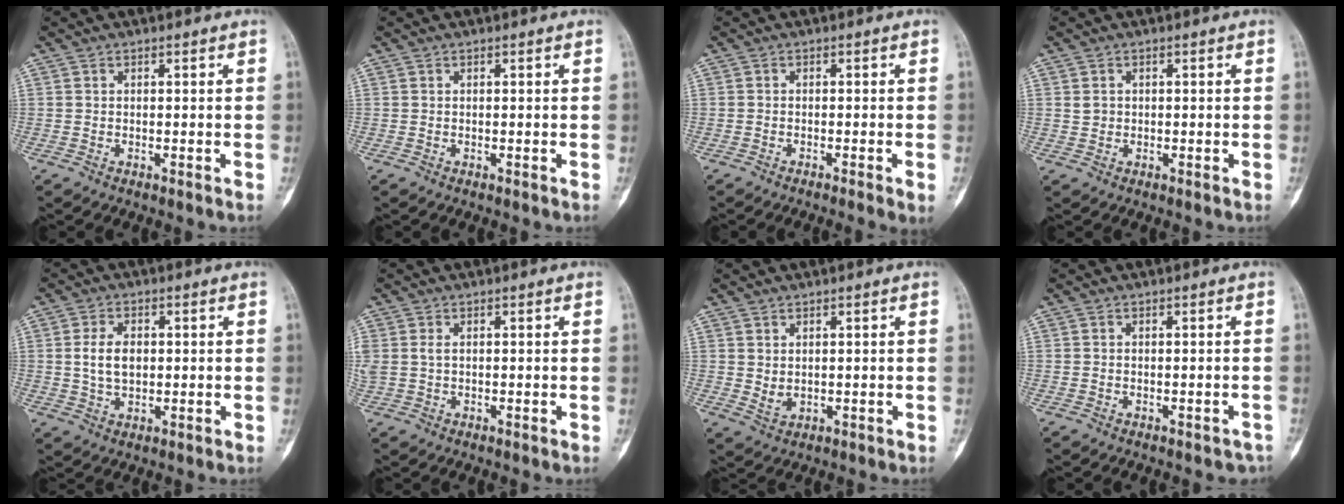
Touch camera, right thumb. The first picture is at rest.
{"total": 0.0}
{"total": 3.3, "force": [-2.1, -0.2, 2.6], "torque": [-0.043, -0.001, -0.030]}
{"total": 1.4, "force": [0.1, 1.3, 0.6], "torque": [-0.001, 0.002, 0.003]}
{"total": 5.7, "force": [0.5, 3.7, 4.4], "torque": [-0.074, 0.001, 0.010]}
{"total": 2.5, "force": [0.1, 1.7, 1.8], "torque": [-0.056, 0.007, 0.003]}
{"total": 2.2, "force": [0.3, 1.5, 1.6], "torque": [-0.021, -0.008, 0.014]}
{"total": 3.0, "force": [-2.5, 1.4, 0.8], "torque": [-0.009, 0.017, -0.024]}